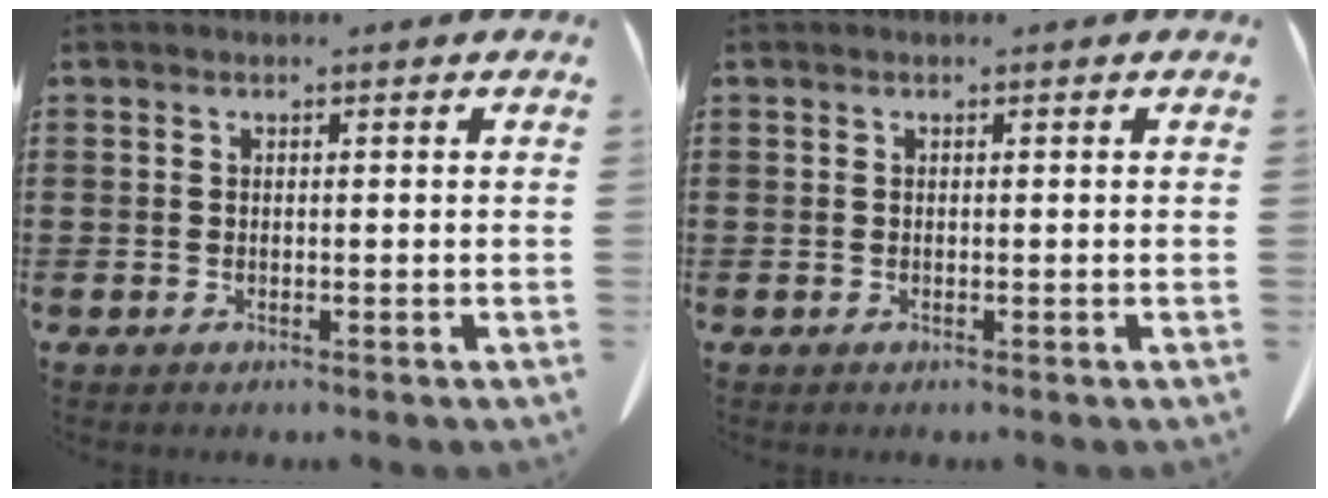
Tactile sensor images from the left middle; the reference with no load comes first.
{"total": 0.0}